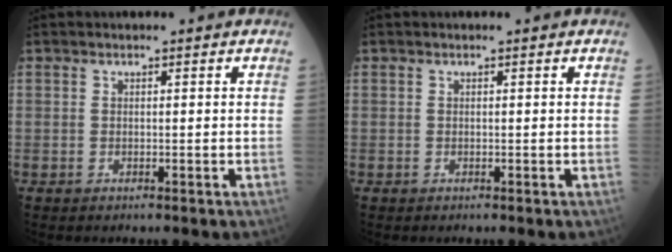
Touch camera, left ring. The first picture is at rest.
{"total": 0.0}